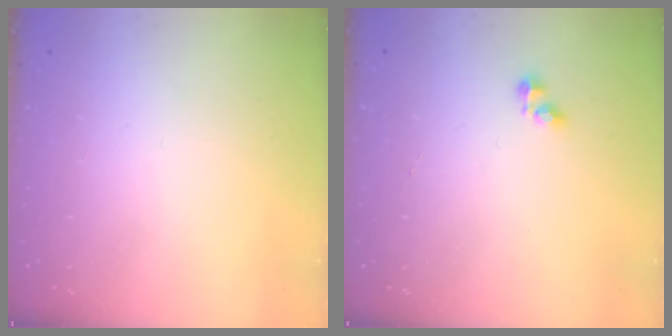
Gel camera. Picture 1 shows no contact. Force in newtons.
{"total": 2.1, "press": 2.1, "slide": 0.3}